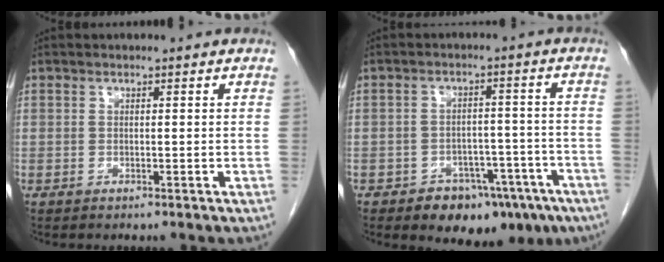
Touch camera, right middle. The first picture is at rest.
{"total": 11.5, "force": [-7.9, 5.9, 5.9], "torque": [-0.045, 0.023, -0.106]}